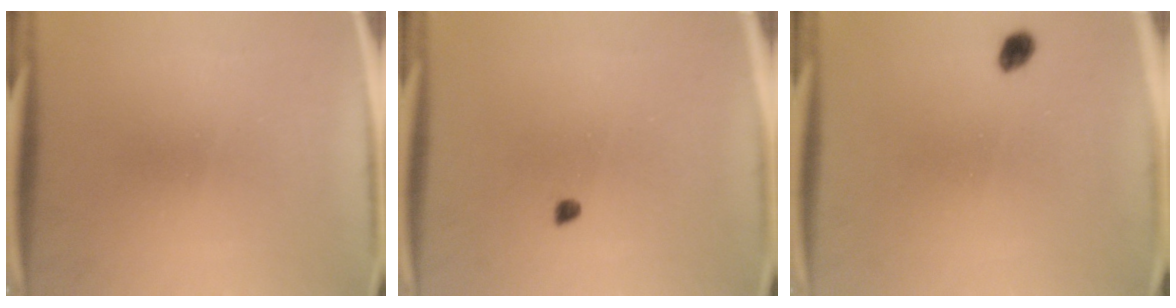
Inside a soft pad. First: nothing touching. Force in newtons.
{"total": 1.0}
{"total": 1.9}